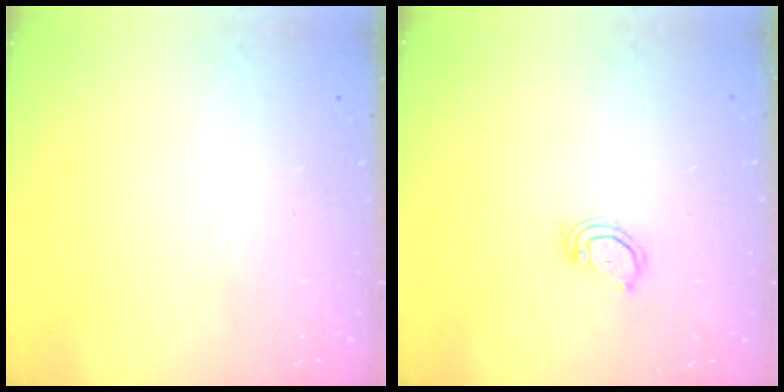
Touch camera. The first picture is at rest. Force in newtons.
{"total": 2.9, "press": 2.9, "slide": 0.2}